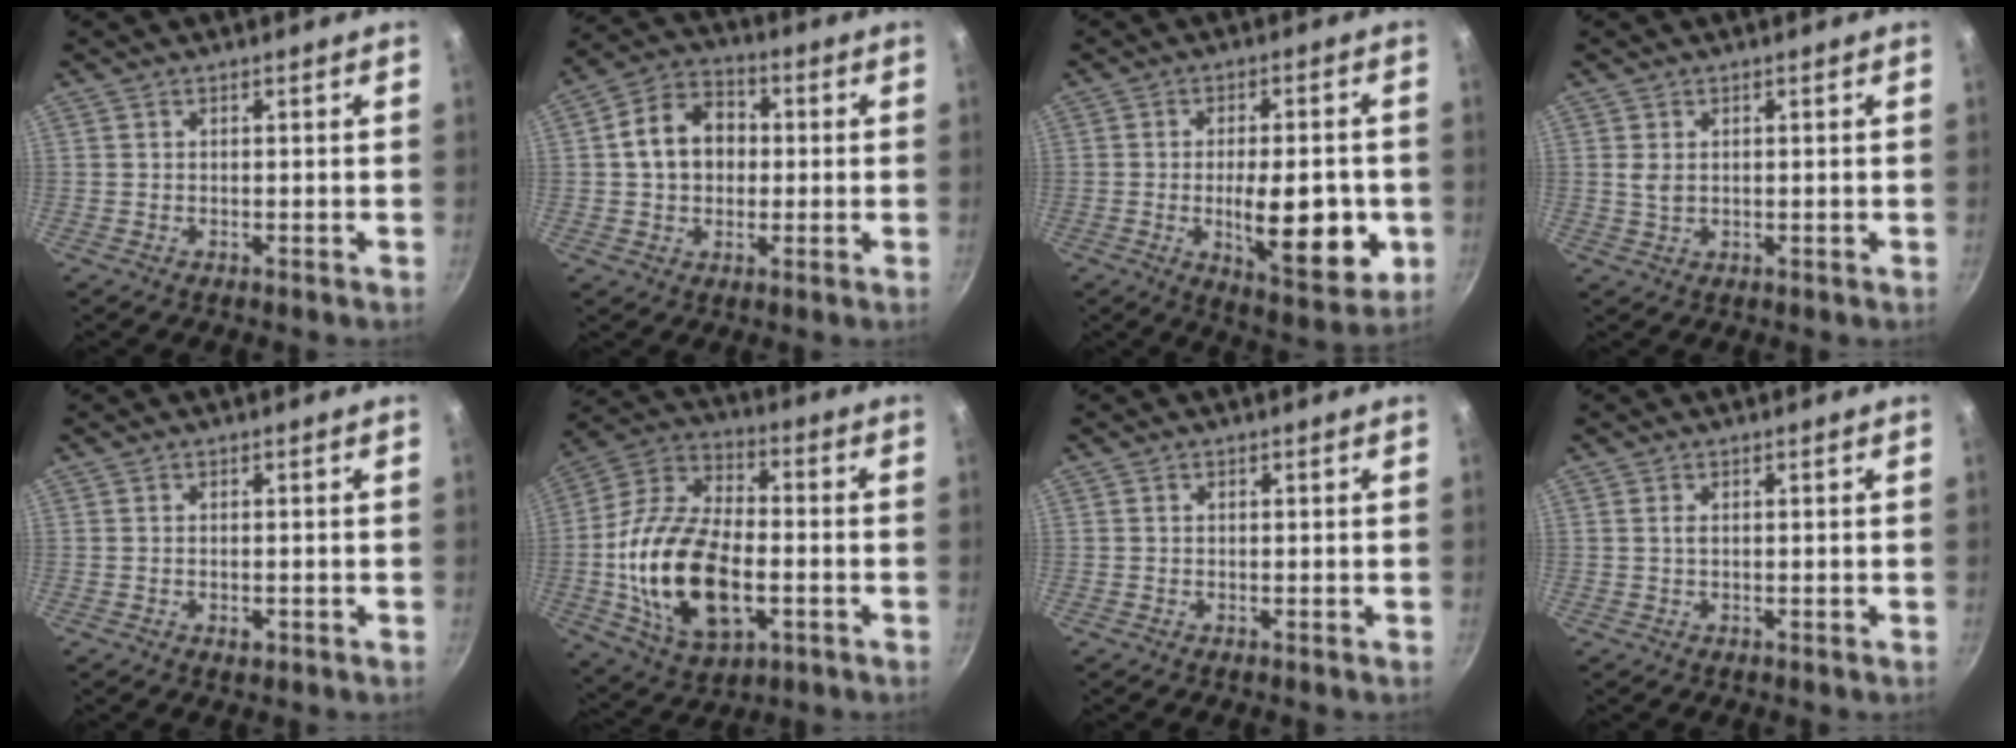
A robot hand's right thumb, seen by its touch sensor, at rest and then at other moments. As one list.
[{"total": 11.1, "force": [0.7, 8.7, 6.8], "torque": [-0.089, 0.025, -0.001]}, {"total": 16.3, "force": [-2.9, 6.6, 14.6], "torque": [-0.179, -0.010, -0.033]}, {"total": 2.0, "force": [0.5, 1.2, 1.5], "torque": [-0.028, 0.000, 0.012]}, {"total": 1.5, "force": [-0.5, 0.9, 1.1], "torque": [-0.018, 0.000, -0.009]}, {"total": 22.7, "force": [-3.9, 13.0, 18.2], "torque": [-0.339, 0.027, -0.071]}, {"total": 0.0}, {"total": 0.8, "force": [0.2, 0.4, 0.7], "torque": [-0.014, 0.000, 0.002]}]